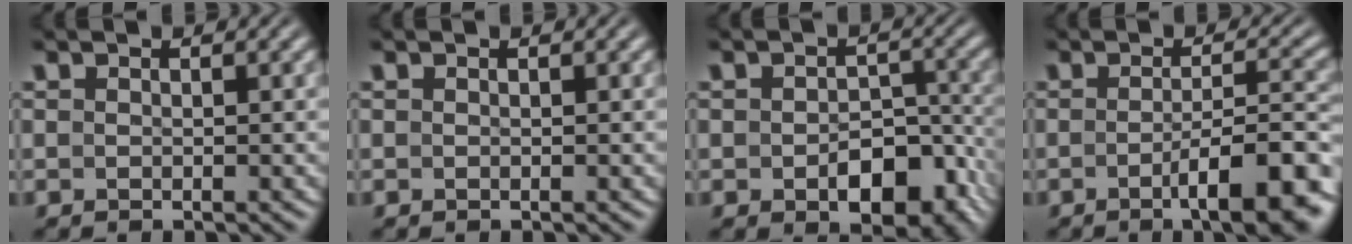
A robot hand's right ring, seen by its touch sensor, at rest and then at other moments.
{"total": 0.0}
{"total": 5.4, "force": [-2.7, 3.0, 3.6], "torque": [-0.042, -0.015, -0.029]}
{"total": 7.0, "force": [-3.7, 1.4, 5.8], "torque": [-0.065, -0.011, -0.054]}